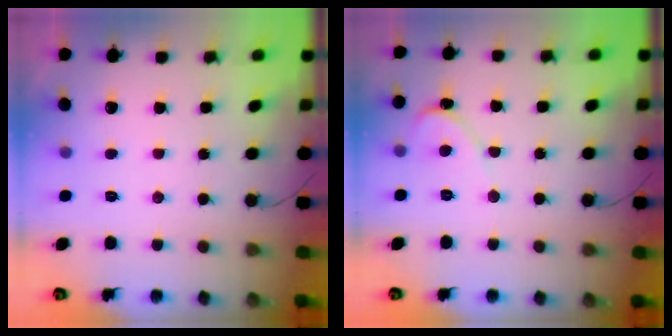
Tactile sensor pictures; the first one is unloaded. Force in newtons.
{"total": 1.4, "press": 1.3, "slide": 0.1}